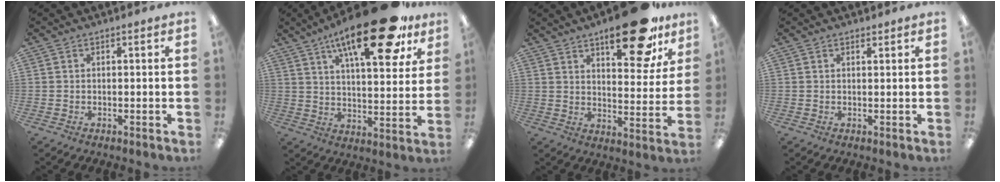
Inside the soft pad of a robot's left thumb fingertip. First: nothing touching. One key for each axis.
{"total": 23.0, "fx": 14.5, "fy": 7.5, "fz": 16.2, "tx": -0.249, "ty": -0.073, "tz": 0.229}
{"total": 18.6, "fx": 12.4, "fy": 7.3, "fz": 11.8, "tx": -0.145, "ty": -0.073, "tz": 0.197}
{"total": 0.9, "fx": 0.8, "fy": 0.3, "fz": 0.3, "tx": 0.000, "ty": -0.003, "tz": 0.013}